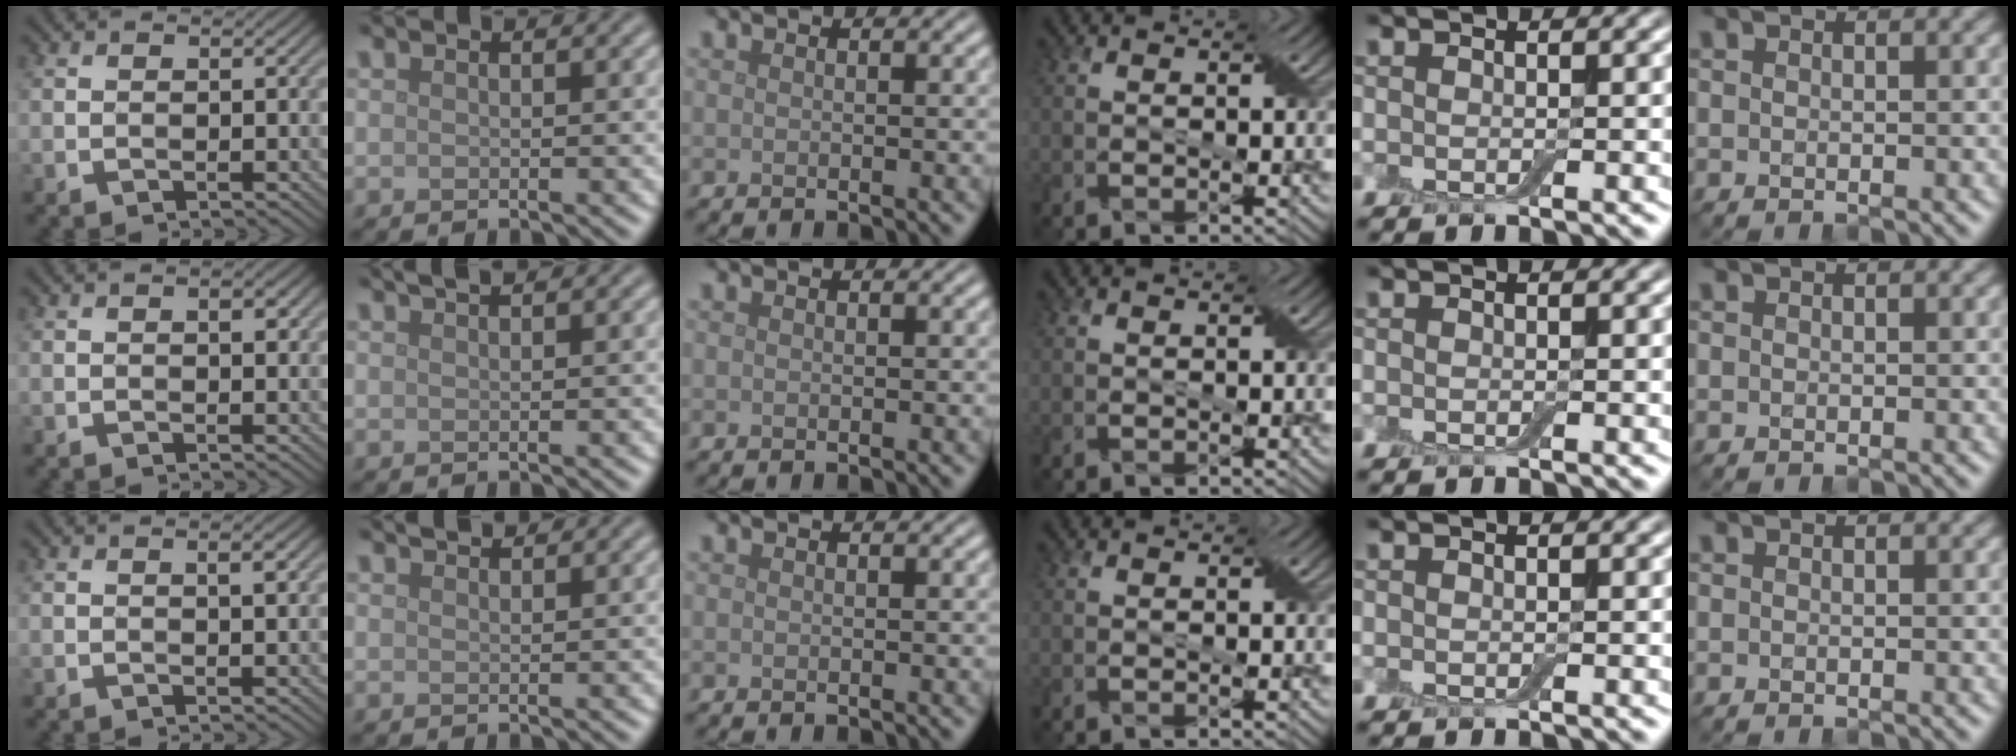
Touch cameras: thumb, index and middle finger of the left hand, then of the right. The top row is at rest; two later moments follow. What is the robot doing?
{"motion": "fold", "object": "bandage"}